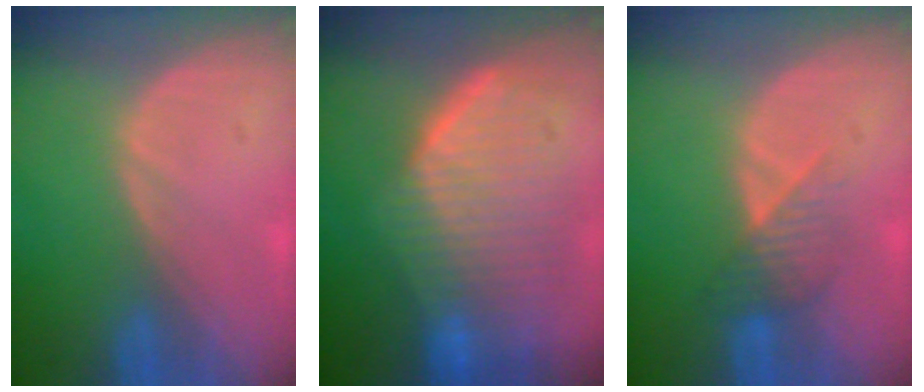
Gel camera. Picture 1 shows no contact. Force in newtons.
{"total": 10.2, "press": 9.0, "slide": 4.8}
{"total": 3.6, "press": 3.4, "slide": 1.4}